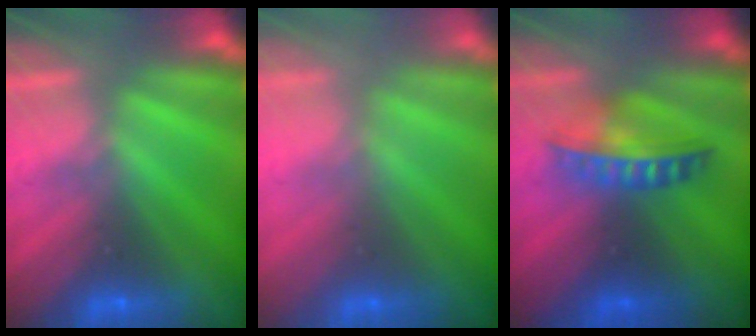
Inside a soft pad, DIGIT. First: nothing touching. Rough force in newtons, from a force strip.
{"total": 2.9}
{"total": 7.0}